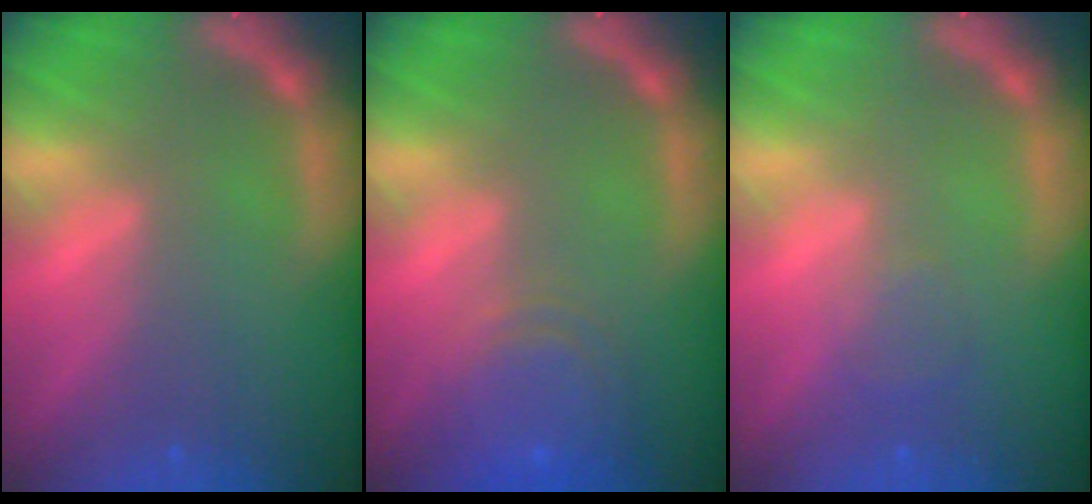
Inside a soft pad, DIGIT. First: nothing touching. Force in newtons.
{"total": 6.1}
{"total": 1.5}